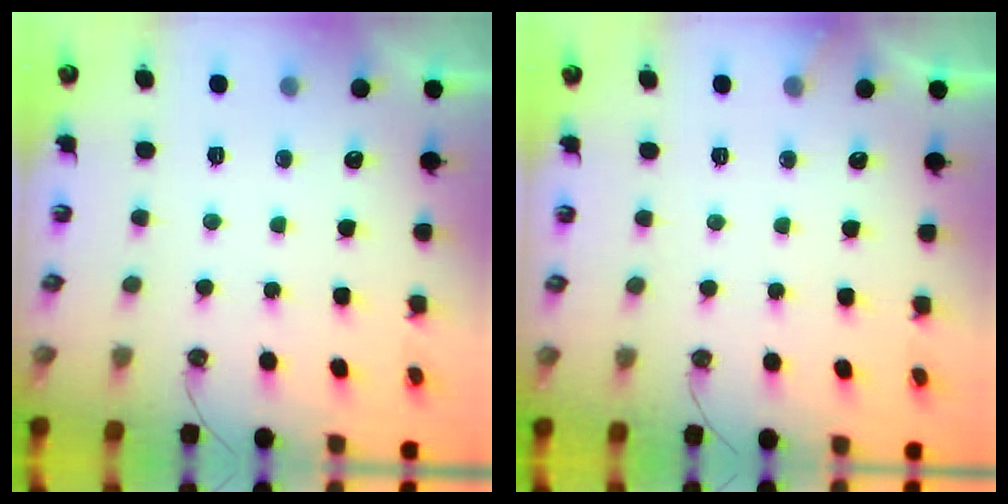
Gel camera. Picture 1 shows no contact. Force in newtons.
{"total": 2.6, "press": 2.6, "slide": 0.3}